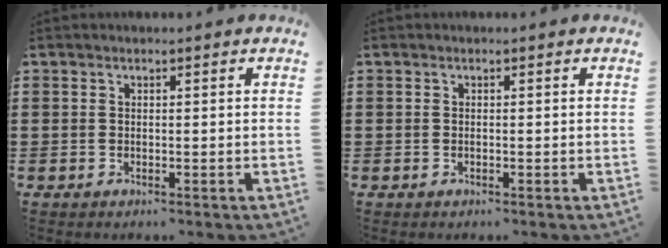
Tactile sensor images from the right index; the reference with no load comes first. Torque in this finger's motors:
{"motor_torque": [0.12, 0.74, -0.01, 0.00]}